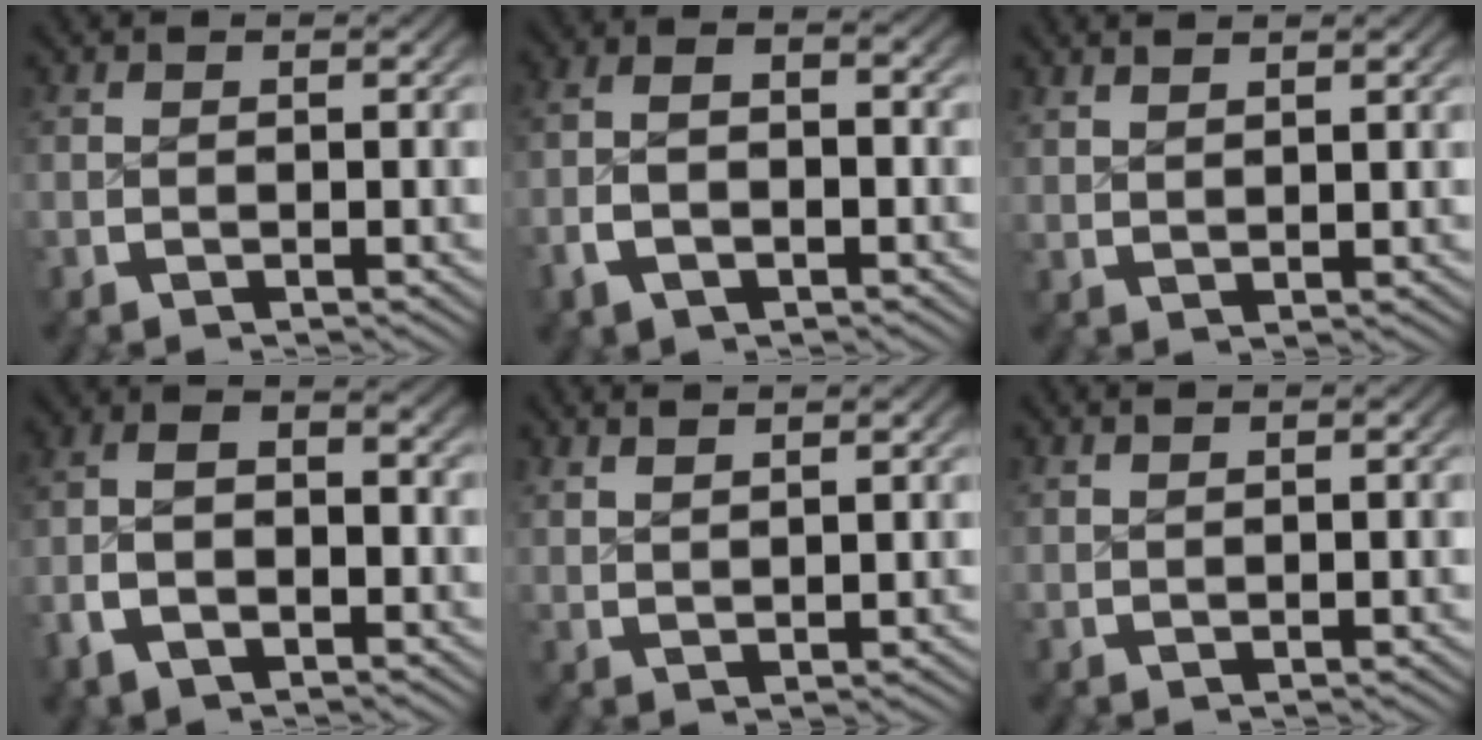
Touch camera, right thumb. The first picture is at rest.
{"total": 4.0, "force": [-1.1, 2.2, 3.1], "torque": [-0.063, 0.000, -0.025]}
{"total": 2.0, "force": [1.9, 0.1, 0.6], "torque": [-0.004, 0.006, 0.042]}
{"total": 5.7, "force": [-1.2, 3.6, 4.3], "torque": [-0.086, -0.001, -0.030]}
{"total": 2.7, "force": [2.5, 0.2, 1.1], "torque": [-0.010, 0.007, 0.052]}
{"total": 1.2, "force": [1.2, 0.0, 0.4], "torque": [-0.002, 0.004, 0.027]}